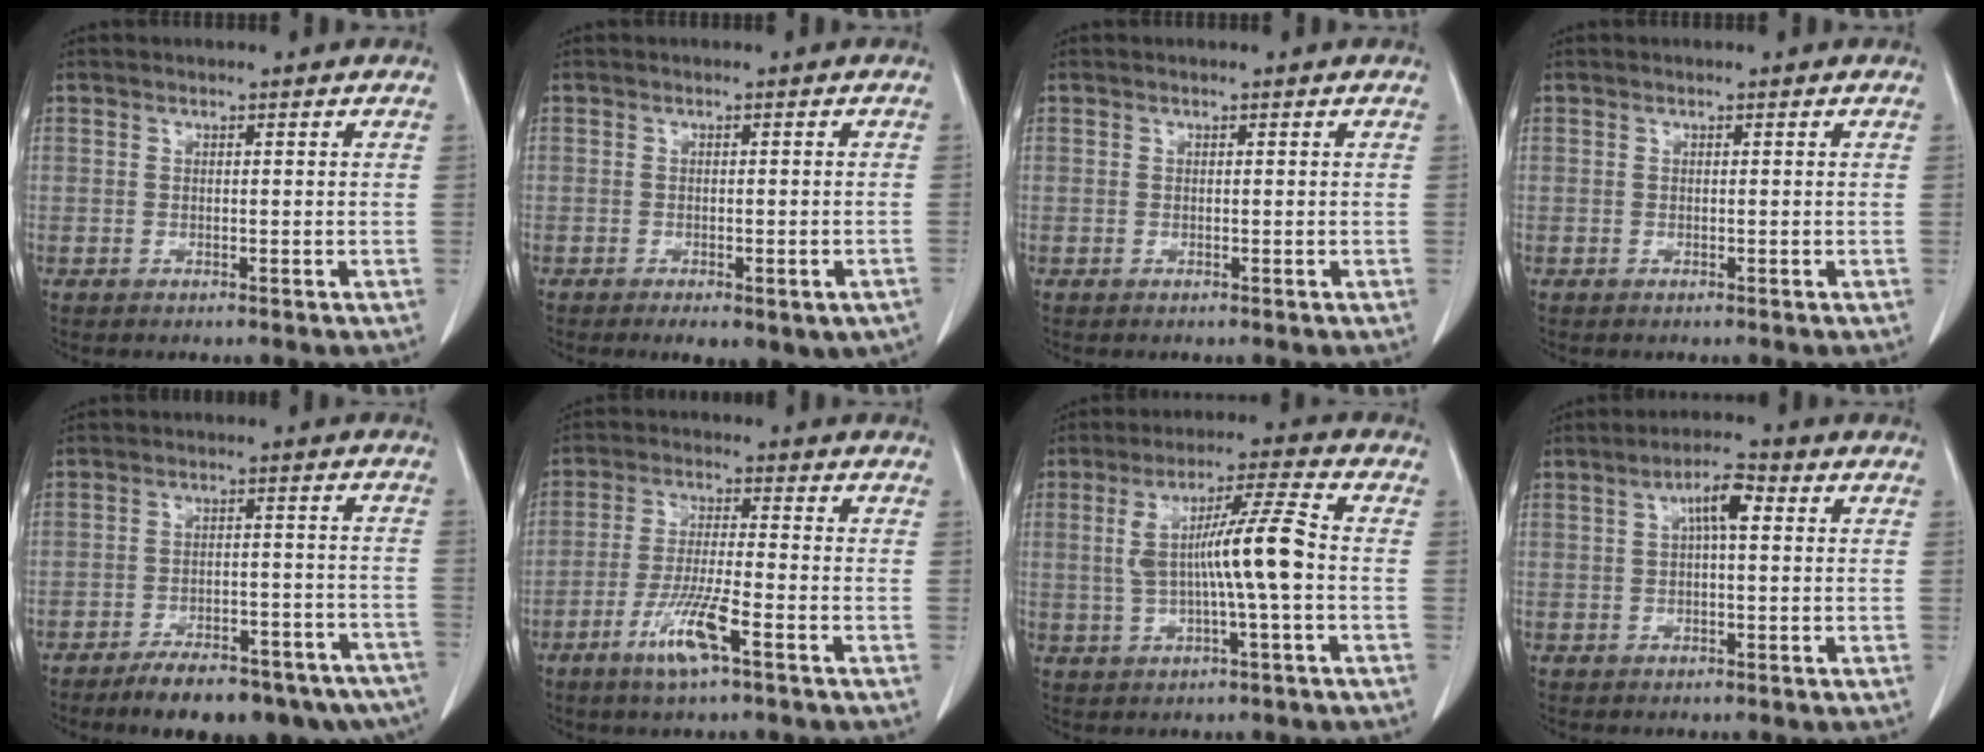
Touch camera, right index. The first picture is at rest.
{"total": 9.6, "force": [-6.2, 4.1, 6.2], "torque": [-0.080, -0.004, -0.073]}
{"total": 0.0}
{"total": 0.0}
{"total": 17.8, "force": [-14.2, 4.8, 9.5], "torque": [-0.079, 0.021, -0.187]}
{"total": 8.2, "force": [-4.2, 0.3, 7.0], "torque": [-0.140, -0.012, -0.080]}
{"total": 10.3, "force": [-0.2, 0.0, 10.3], "torque": [-0.189, 0.017, -0.005]}
{"total": 4.6, "force": [1.1, 1.1, 4.4], "torque": [-0.077, 0.016, 0.016]}